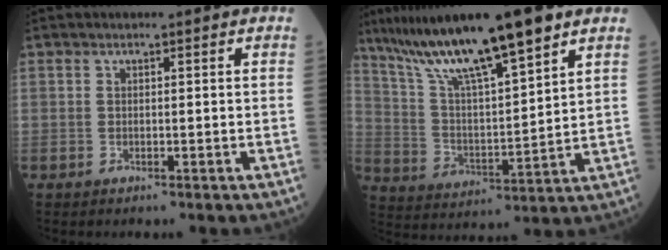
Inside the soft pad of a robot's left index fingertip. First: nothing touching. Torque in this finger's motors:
{"motor_torque": [0.30, -0.32, 0.33, 0.10]}